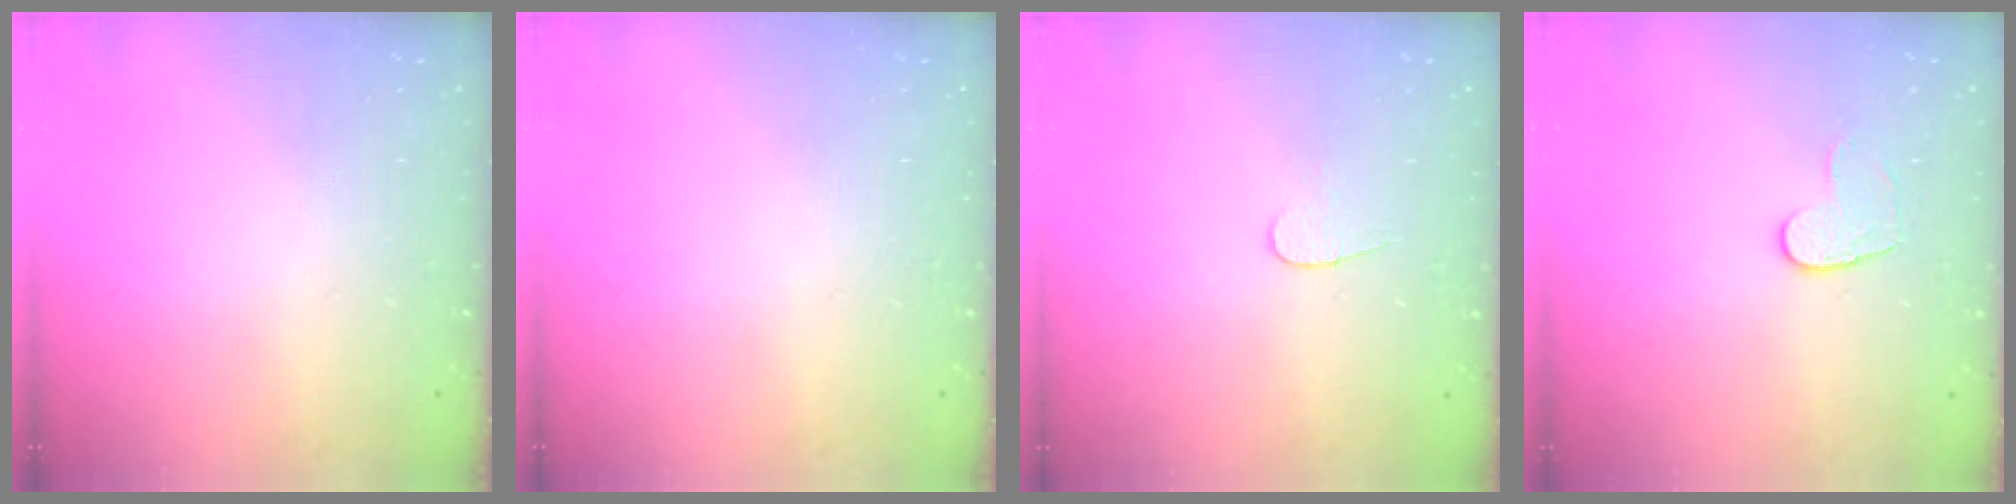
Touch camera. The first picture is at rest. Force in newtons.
{"total": 0.0}
{"total": 4.8, "press": 4.8, "slide": 0.5}
{"total": 5.8, "press": 5.7, "slide": 0.5}